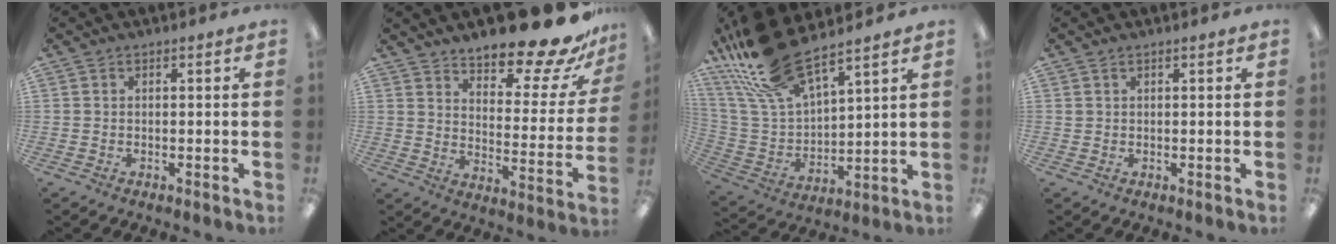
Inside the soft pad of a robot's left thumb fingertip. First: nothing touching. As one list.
[{"total": 18.0, "force": [14.9, 5.1, 8.6], "torque": [-0.107, -0.114, 0.242]}, {"total": 19.6, "force": [15.1, 6.3, 10.8], "torque": [-0.238, -0.079, 0.273]}, {"total": 0.6, "force": [0.4, 0.3, 0.2], "torque": [-0.005, 0.002, 0.007]}]